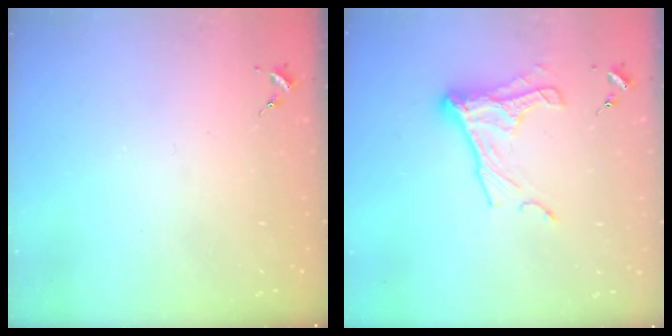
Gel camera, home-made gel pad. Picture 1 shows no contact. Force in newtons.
{"total": 14.7, "press": 14.6, "slide": 1.1}